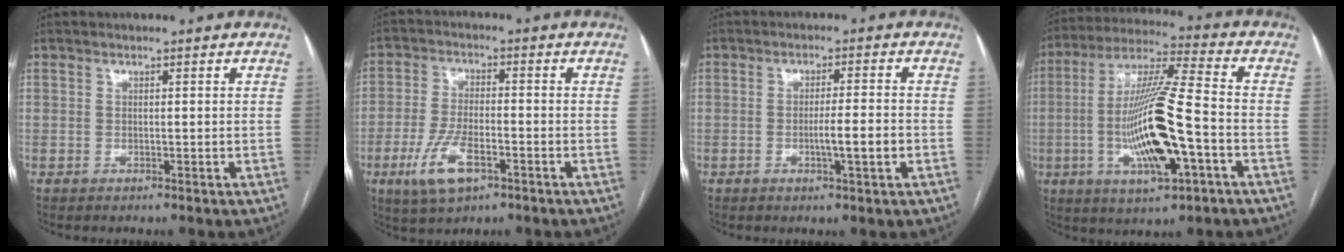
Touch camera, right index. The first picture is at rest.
{"total": 8.4, "force": [-3.9, 3.1, 6.8], "torque": [-0.147, -0.007, -0.070]}
{"total": 4.7, "force": [-1.3, 0.0, 4.5], "torque": [-0.071, -0.003, -0.019]}
{"total": 17.1, "force": [-4.1, 2.0, 16.5], "torque": [-0.326, -0.005, -0.069]}